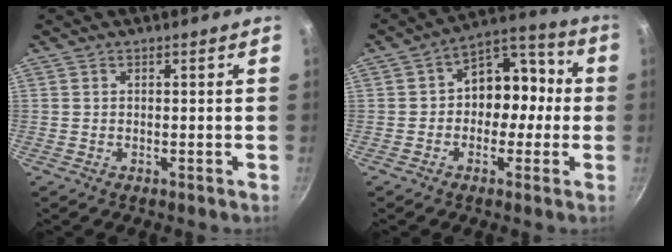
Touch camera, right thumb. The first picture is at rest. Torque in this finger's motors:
{"motor_torque": [-0.67, 0.64, 0.07, 0.12, 0.06]}